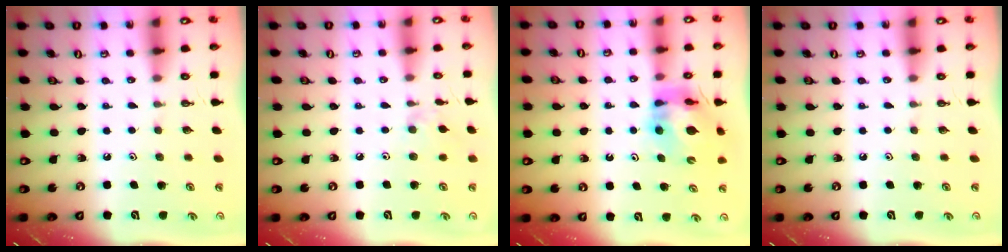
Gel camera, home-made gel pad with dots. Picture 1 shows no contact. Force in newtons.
{"total": 4.0, "press": 4.0, "slide": 0.5}
{"total": 12.3, "press": 12.2, "slide": 1.4}
{"total": 0.0}